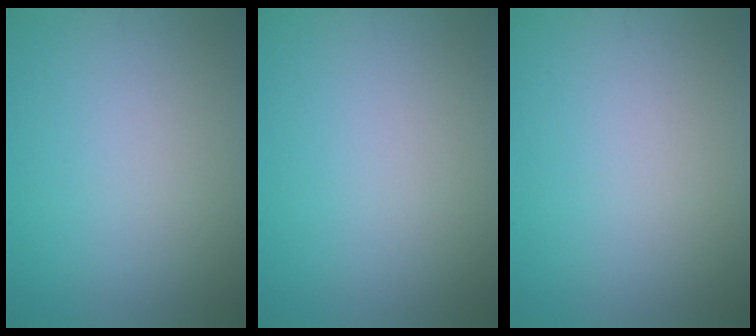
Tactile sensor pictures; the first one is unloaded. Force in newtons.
{"total": 0.0}
{"total": 0.0}